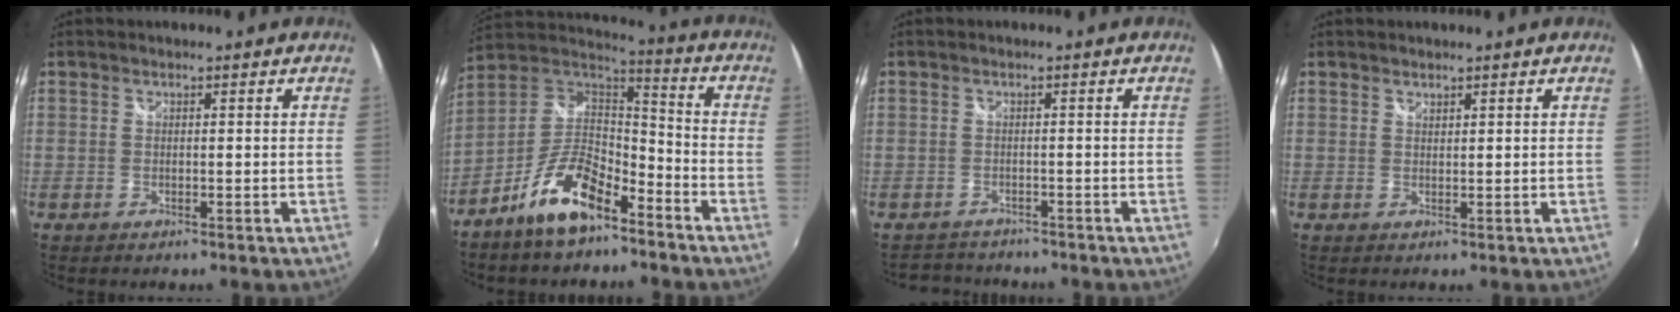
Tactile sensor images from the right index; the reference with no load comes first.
{"total": 14.2, "force": [-8.8, 5.7, 9.6], "torque": [-0.198, 0.012, -0.161]}
{"total": 3.7, "force": [-3.2, 1.8, -0.2], "torque": [-0.010, 0.008, -0.057]}
{"total": 0.7, "force": [0.7, 0.2, 0.1], "torque": [0.000, 0.000, 0.013]}